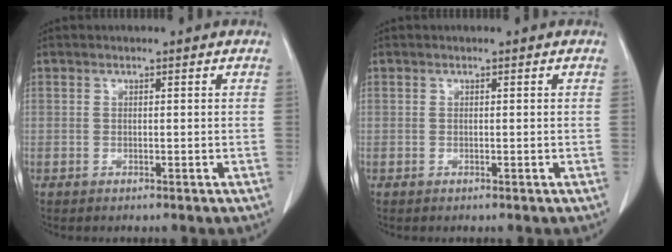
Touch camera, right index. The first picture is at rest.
{"total": 0.0}